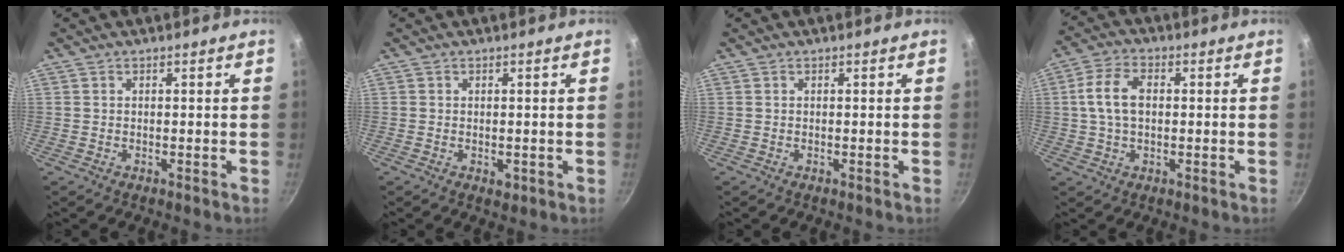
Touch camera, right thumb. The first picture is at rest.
{"total": 1.5, "force": [-0.3, 1.0, 1.0], "torque": [-0.014, -0.003, -0.004]}
{"total": 0.0}
{"total": 7.9, "force": [0.7, 5.0, 6.1], "torque": [-0.116, 0.020, 0.008]}